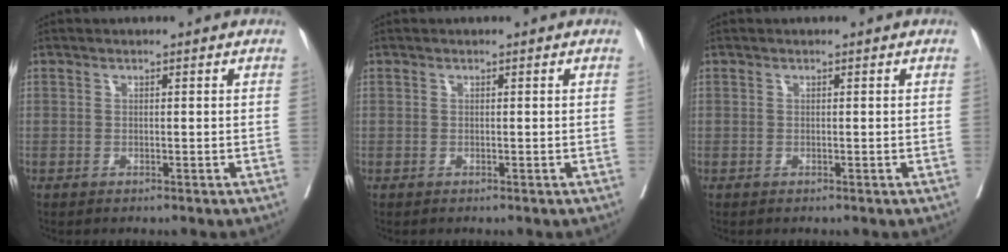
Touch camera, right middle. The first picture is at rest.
{"total": 0.0}
{"total": 0.0}